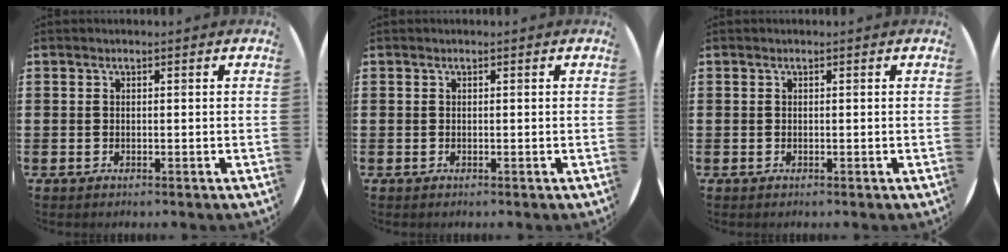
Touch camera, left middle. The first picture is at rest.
{"total": 0.0}
{"total": 0.0}